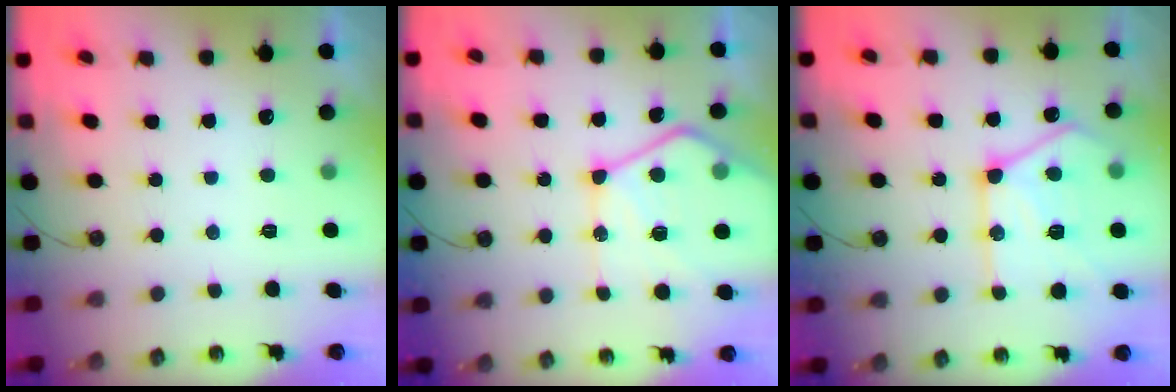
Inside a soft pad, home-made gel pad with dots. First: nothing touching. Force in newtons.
{"total": 18.8, "press": 18.7, "slide": 2.2}
{"total": 19.6, "press": 19.5, "slide": 2.0}